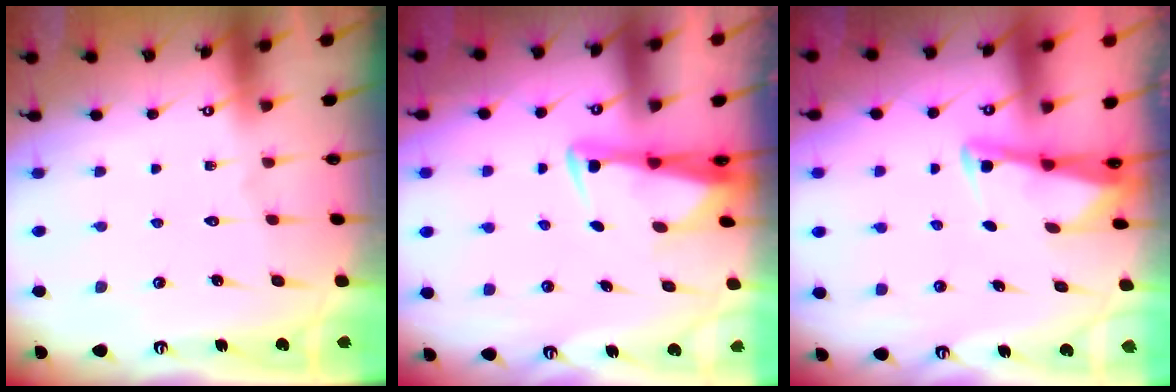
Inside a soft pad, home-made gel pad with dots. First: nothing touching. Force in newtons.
{"total": 3.1, "press": 3.0, "slide": 0.7}
{"total": 2.7, "press": 2.7, "slide": 0.2}